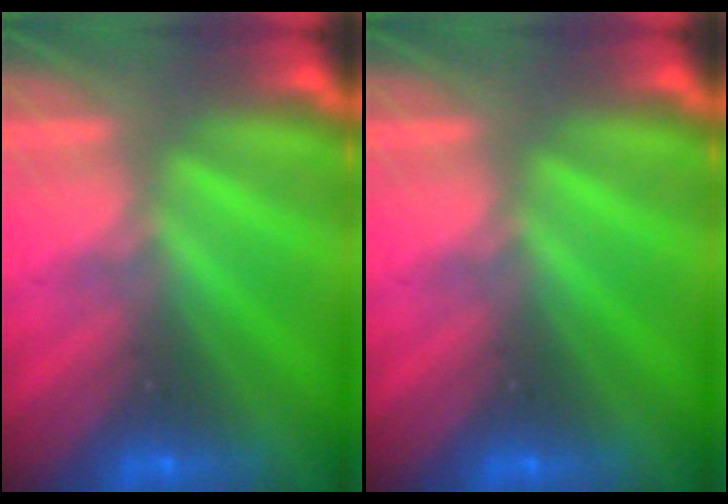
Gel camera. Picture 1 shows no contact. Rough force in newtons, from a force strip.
{"total": 0.0}